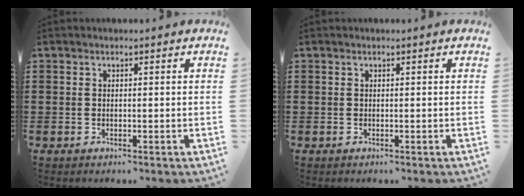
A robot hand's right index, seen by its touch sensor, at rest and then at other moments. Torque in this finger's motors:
{"motor_torque": [1.54, 0.60, 0.00, 0.00]}